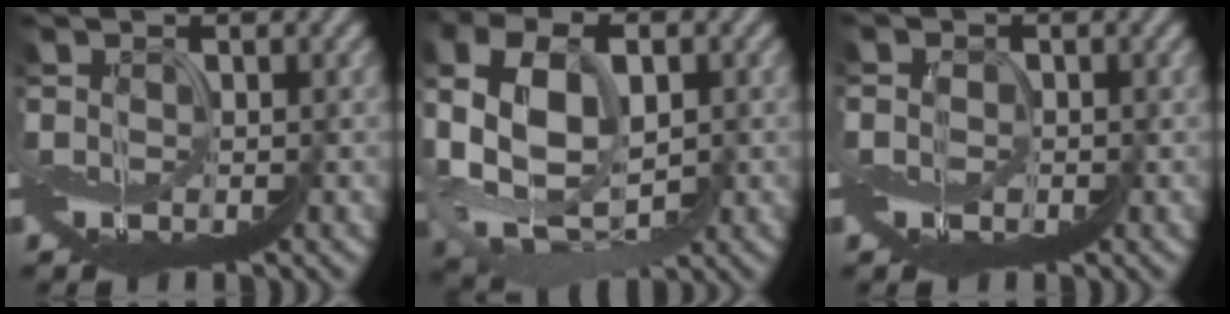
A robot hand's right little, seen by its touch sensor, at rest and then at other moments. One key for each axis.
{"total": 8.2, "fx": -0.1, "fy": 5.8, "fz": 5.8, "tx": -0.118, "ty": 0.010, "tz": 0.008}
{"total": 2.0, "fx": -0.3, "fy": 1.7, "fz": 1.0, "tx": 0.007, "ty": 0.005, "tz": -0.018}